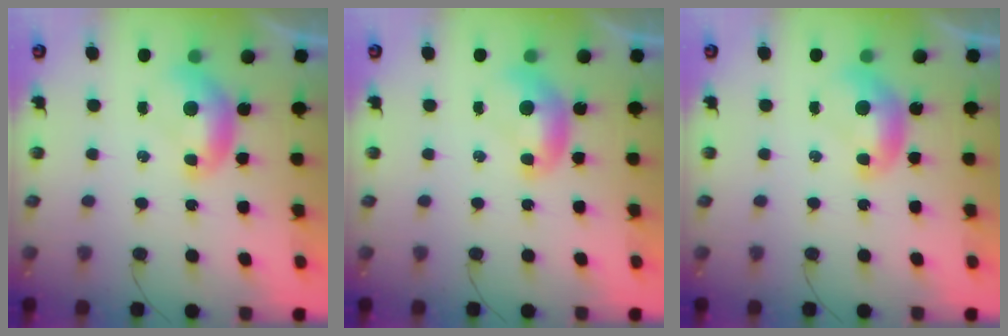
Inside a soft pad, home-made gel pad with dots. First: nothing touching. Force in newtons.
{"total": 0.0}
{"total": 0.0}